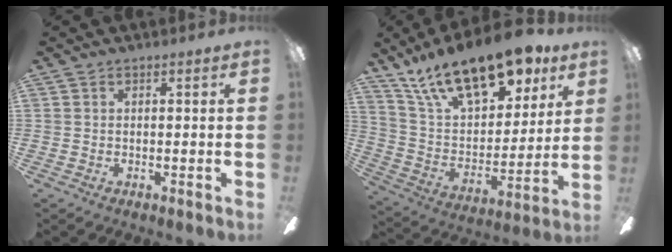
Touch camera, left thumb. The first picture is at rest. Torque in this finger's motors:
{"motor_torque": [0.68, 0.76, 1.41, -1.36, 0.17]}